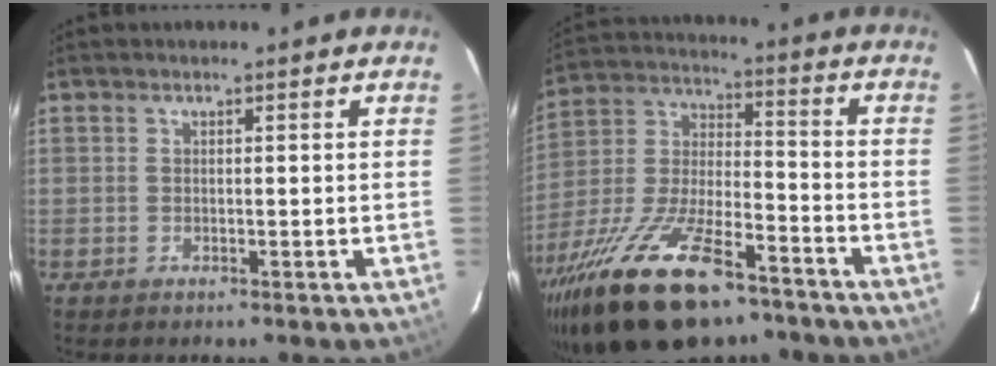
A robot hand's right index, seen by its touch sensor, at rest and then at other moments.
{"total": 25.2, "force": [-17.0, 9.3, 16.1], "torque": [-0.324, -0.028, -0.286]}